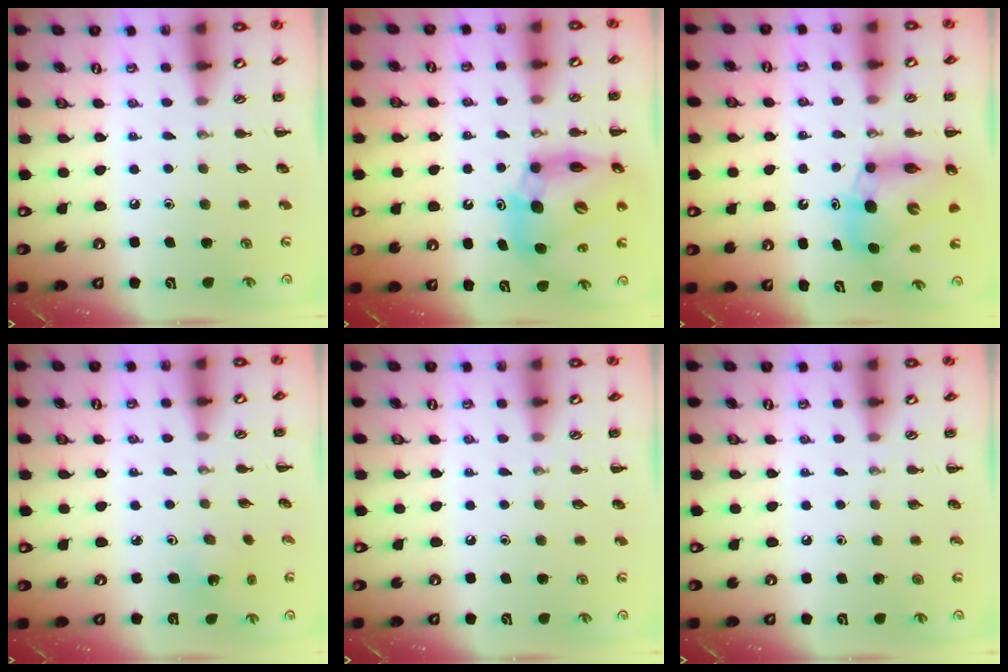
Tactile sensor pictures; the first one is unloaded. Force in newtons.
{"total": 13.3, "press": 12.8, "slide": 3.7}
{"total": 8.6, "press": 8.2, "slide": 2.4}
{"total": 2.1, "press": 1.9, "slide": 0.7}
{"total": 0.0}
{"total": 0.0}